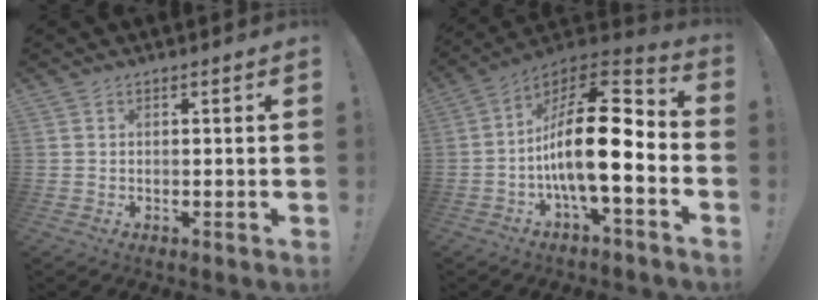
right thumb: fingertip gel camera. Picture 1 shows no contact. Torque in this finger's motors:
{"motor_torque": [1.29, 1.52, 1.51, -1.26, 0.45]}